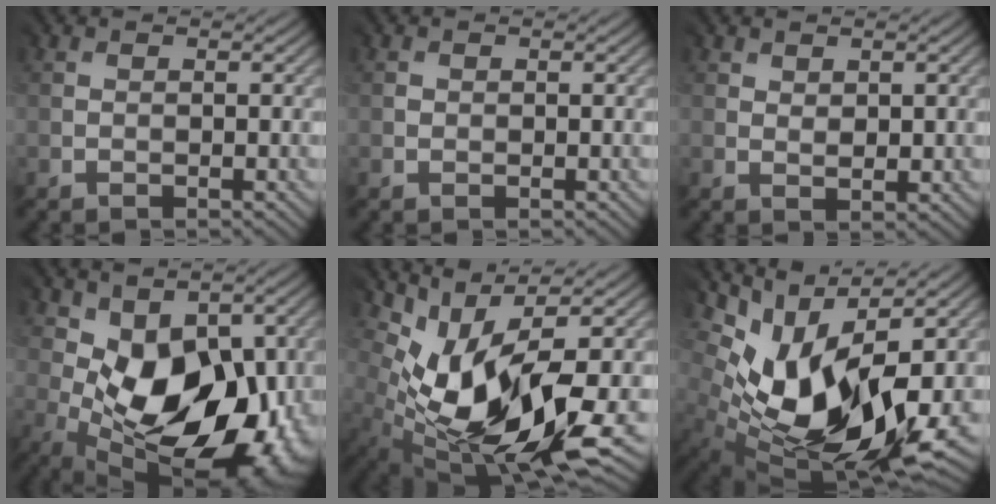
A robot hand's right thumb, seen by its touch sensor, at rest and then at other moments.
{"total": 0.8, "force": [0.3, 0.7, -0.1], "torque": [0.004, -0.001, 0.006]}
{"total": 2.2, "force": [1.6, 1.3, 0.6], "torque": [-0.011, -0.003, 0.034]}
{"total": 14.8, "force": [-0.5, 9.4, 11.4], "torque": [-0.158, -0.031, -0.005]}
{"total": 12.0, "force": [-0.1, 5.9, 10.4], "torque": [-0.204, -0.019, 0.002]}
{"total": 14.2, "force": [0.4, 8.3, 11.4], "torque": [-0.219, -0.020, 0.014]}